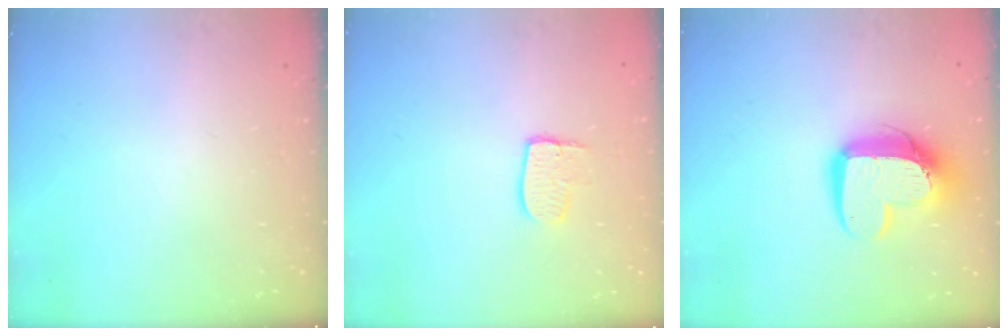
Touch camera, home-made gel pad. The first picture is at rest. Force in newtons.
{"total": 6.9, "press": 6.9, "slide": 0.6}
{"total": 13.7, "press": 13.7, "slide": 1.2}